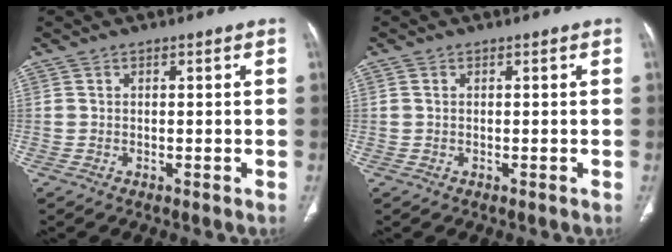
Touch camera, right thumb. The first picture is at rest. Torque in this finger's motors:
{"motor_torque": [-0.15, -0.12, -0.23, 0.08, -0.02]}